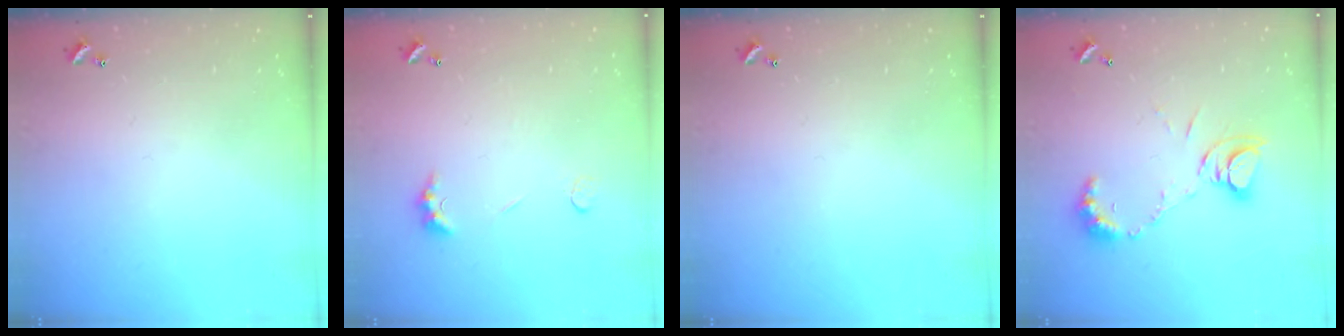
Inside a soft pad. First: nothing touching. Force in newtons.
{"total": 2.5, "press": 2.4, "slide": 0.7}
{"total": 0.0}
{"total": 10.0, "press": 10.0, "slide": 0.9}